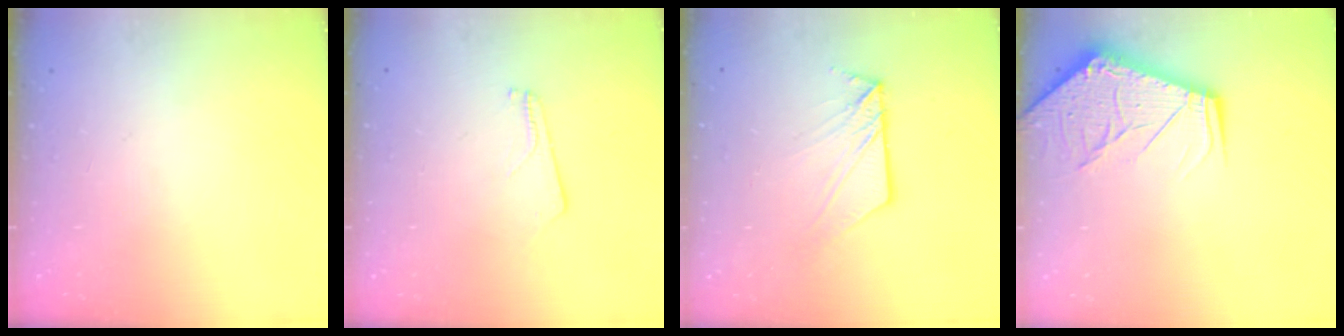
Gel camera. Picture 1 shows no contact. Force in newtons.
{"total": 2.6, "press": 2.6, "slide": 0.3}
{"total": 7.7, "press": 7.7, "slide": 0.2}
{"total": 12.1, "press": 12.0, "slide": 1.6}